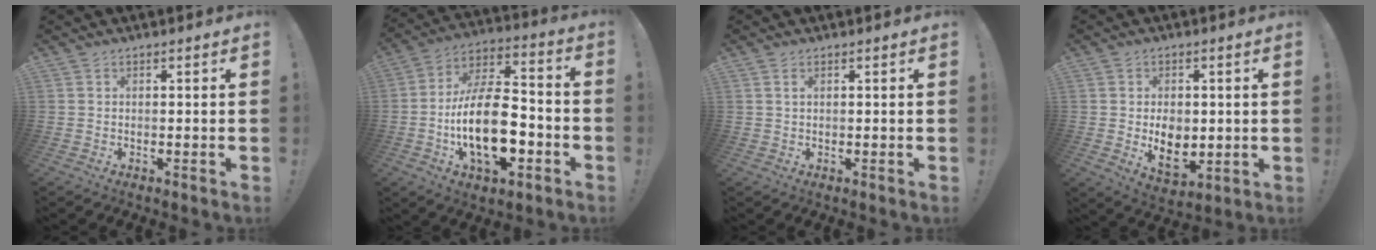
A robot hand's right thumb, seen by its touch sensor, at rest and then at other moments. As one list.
[{"total": 21.6, "force": [-5.8, 11.0, 17.7], "torque": [-0.337, 0.031, -0.091]}, {"total": 1.2, "force": [0.6, 0.5, 0.9], "torque": [-0.019, 0.002, 0.012]}, {"total": 8.6, "force": [0.2, 6.6, 5.5], "torque": [-0.074, -0.011, 0.010]}]